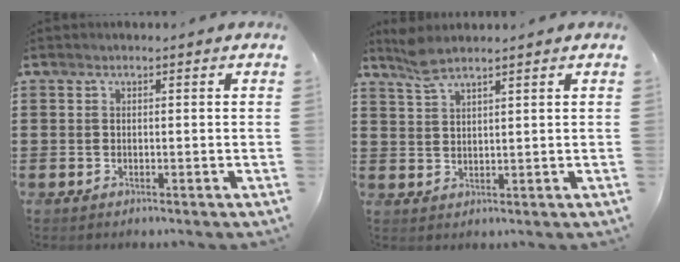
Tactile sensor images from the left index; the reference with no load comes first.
{"total": 3.4, "force": [2.9, 0.2, 1.8], "torque": [-0.043, -0.002, 0.053]}